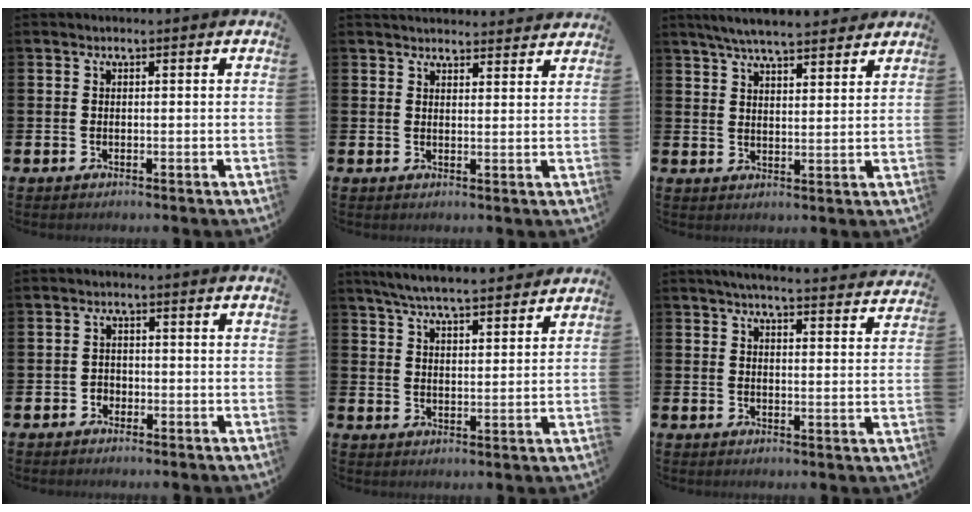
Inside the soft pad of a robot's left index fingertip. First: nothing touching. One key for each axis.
{"total": 3.3, "fx": 3.2, "fy": 0.5, "fz": 0.0, "tx": 0.005, "ty": -0.023, "tz": 0.057}
{"total": 6.1, "fx": 5.8, "fy": 0.7, "fz": 1.8, "tx": -0.046, "ty": -0.024, "tz": 0.104}
{"total": 1.6, "fx": -0.9, "fy": 1.3, "fz": 0.2, "tx": -0.004, "ty": 0.002, "tz": -0.021}
{"total": 6.3, "fx": 6.1, "fy": 0.3, "fz": 1.6, "tx": -0.044, "ty": -0.033, "tz": 0.107}
{"total": 4.7, "fx": 4.5, "fy": -0.1, "fz": 1.2, "tx": -0.023, "ty": -0.031, "tz": 0.076}